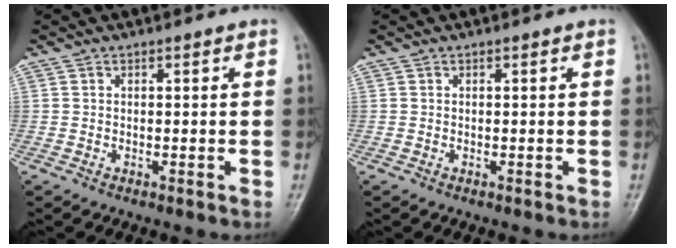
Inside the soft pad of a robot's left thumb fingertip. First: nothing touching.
{"total": 0.0}